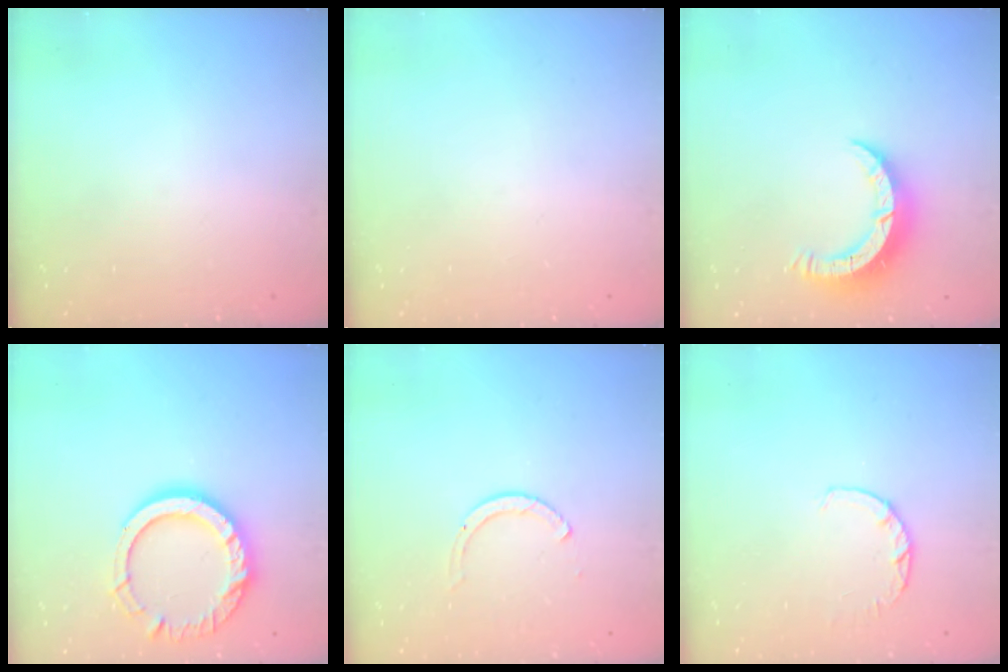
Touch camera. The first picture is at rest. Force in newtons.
{"total": 0.0}
{"total": 7.7, "press": 7.7, "slide": 0.4}
{"total": 15.6, "press": 15.5, "slide": 1.4}
{"total": 2.6, "press": 2.6, "slide": 0.3}
{"total": 2.8, "press": 2.7, "slide": 0.5}